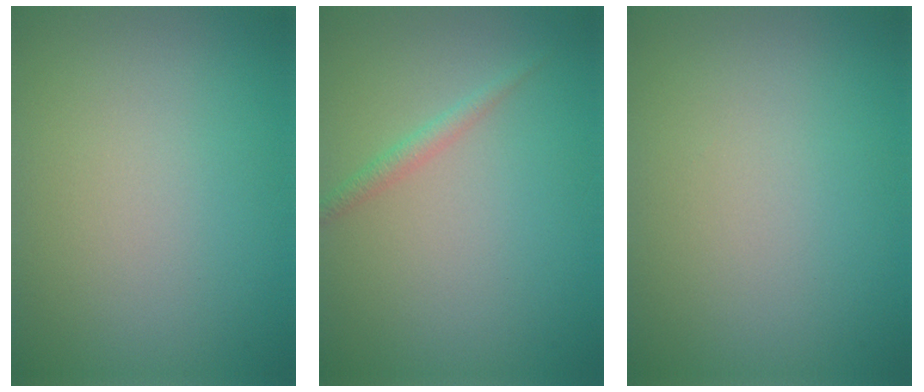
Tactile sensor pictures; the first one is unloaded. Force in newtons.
{"total": 1.2, "press": 1.2, "slide": 0.0}
{"total": 0.0}